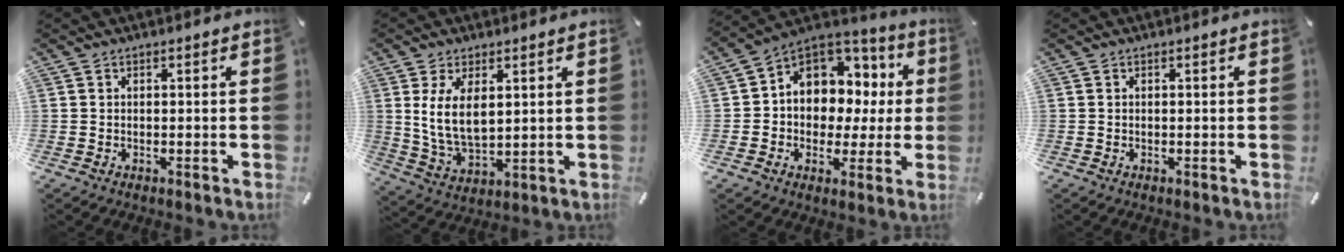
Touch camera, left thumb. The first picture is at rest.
{"total": 9.3, "force": [2.9, 5.1, 7.2], "torque": [-0.168, -0.011, 0.048]}
{"total": 10.1, "force": [2.7, 8.9, 3.9], "torque": [-0.069, -0.028, 0.056]}
{"total": 0.0}